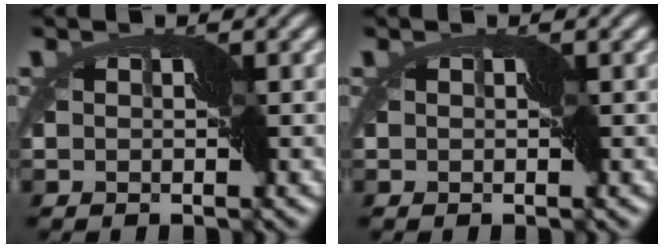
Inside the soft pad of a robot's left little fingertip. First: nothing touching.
{"total": 0.0}